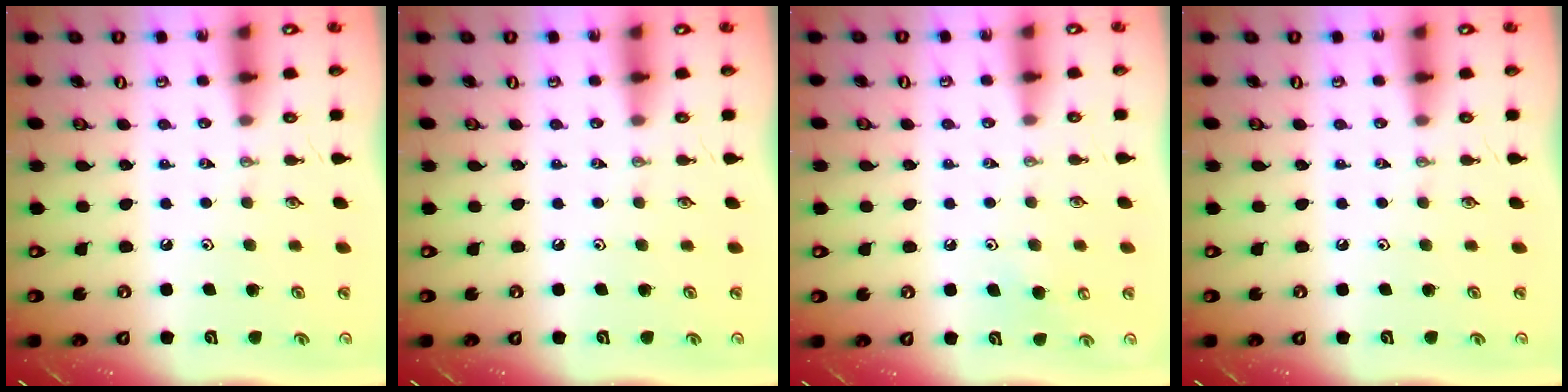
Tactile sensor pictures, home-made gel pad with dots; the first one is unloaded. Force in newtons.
{"total": 0.0}
{"total": 6.0, "press": 5.9, "slide": 0.8}
{"total": 0.0}